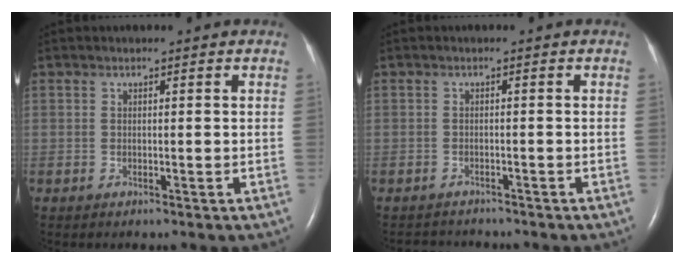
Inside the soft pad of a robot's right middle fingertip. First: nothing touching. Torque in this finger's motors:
{"motor_torque": [0.08, -0.10, -0.07, 0.00]}